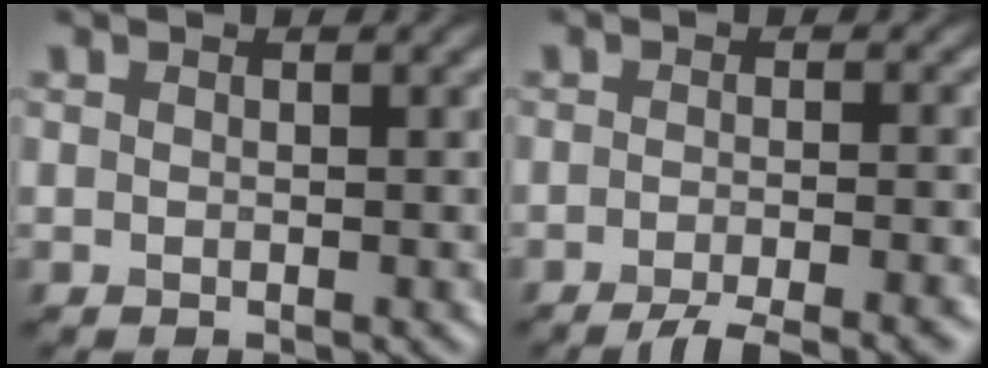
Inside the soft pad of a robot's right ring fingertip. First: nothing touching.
{"total": 6.6, "force": [-4.7, 1.3, 4.4], "torque": [-0.050, -0.008, -0.070]}